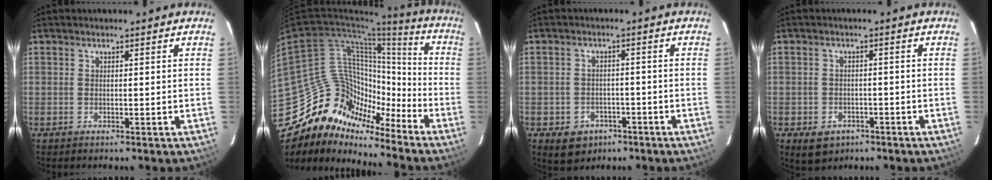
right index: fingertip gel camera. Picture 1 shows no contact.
{"total": 16.4, "force": [-13.3, 9.1, 3.1], "torque": [-0.048, 0.055, -0.240]}
{"total": 6.6, "force": [-3.5, 5.2, 2.1], "torque": [-0.053, 0.011, -0.035]}
{"total": 5.7, "force": [-3.1, 4.3, 2.2], "torque": [-0.051, 0.005, -0.035]}